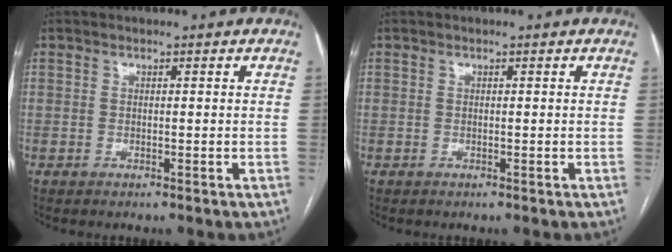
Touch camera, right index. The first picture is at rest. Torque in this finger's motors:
{"motor_torque": [0.00, 0.00, 0.02, 0.00]}